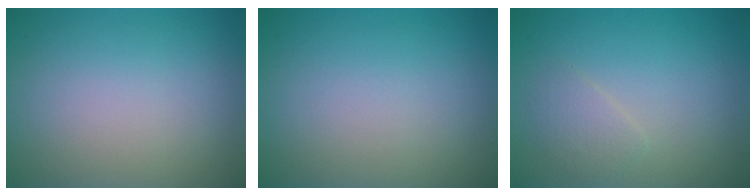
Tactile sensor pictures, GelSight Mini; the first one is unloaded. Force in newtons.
{"total": 0.0}
{"total": 1.5, "press": 1.5, "slide": 0.1}